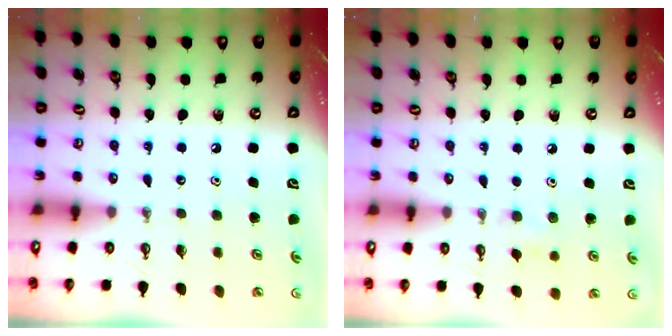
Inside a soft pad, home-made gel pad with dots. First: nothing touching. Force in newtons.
{"total": 6.4, "press": 6.4, "slide": 1.0}